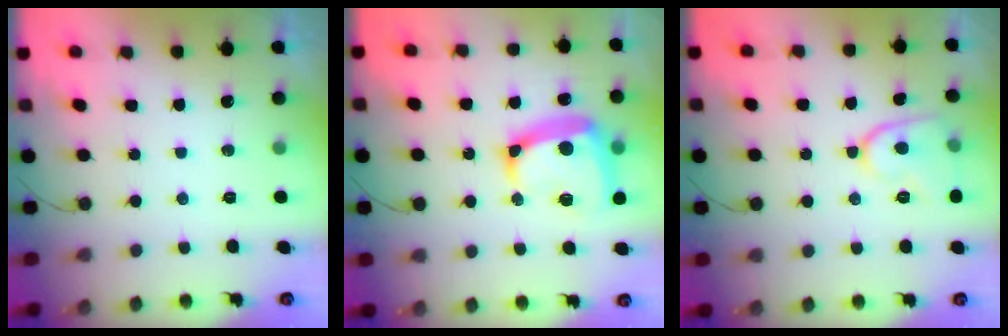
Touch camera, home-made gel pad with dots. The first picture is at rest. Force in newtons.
{"total": 15.7, "press": 15.5, "slide": 2.2}
{"total": 9.7, "press": 9.7, "slide": 0.4}